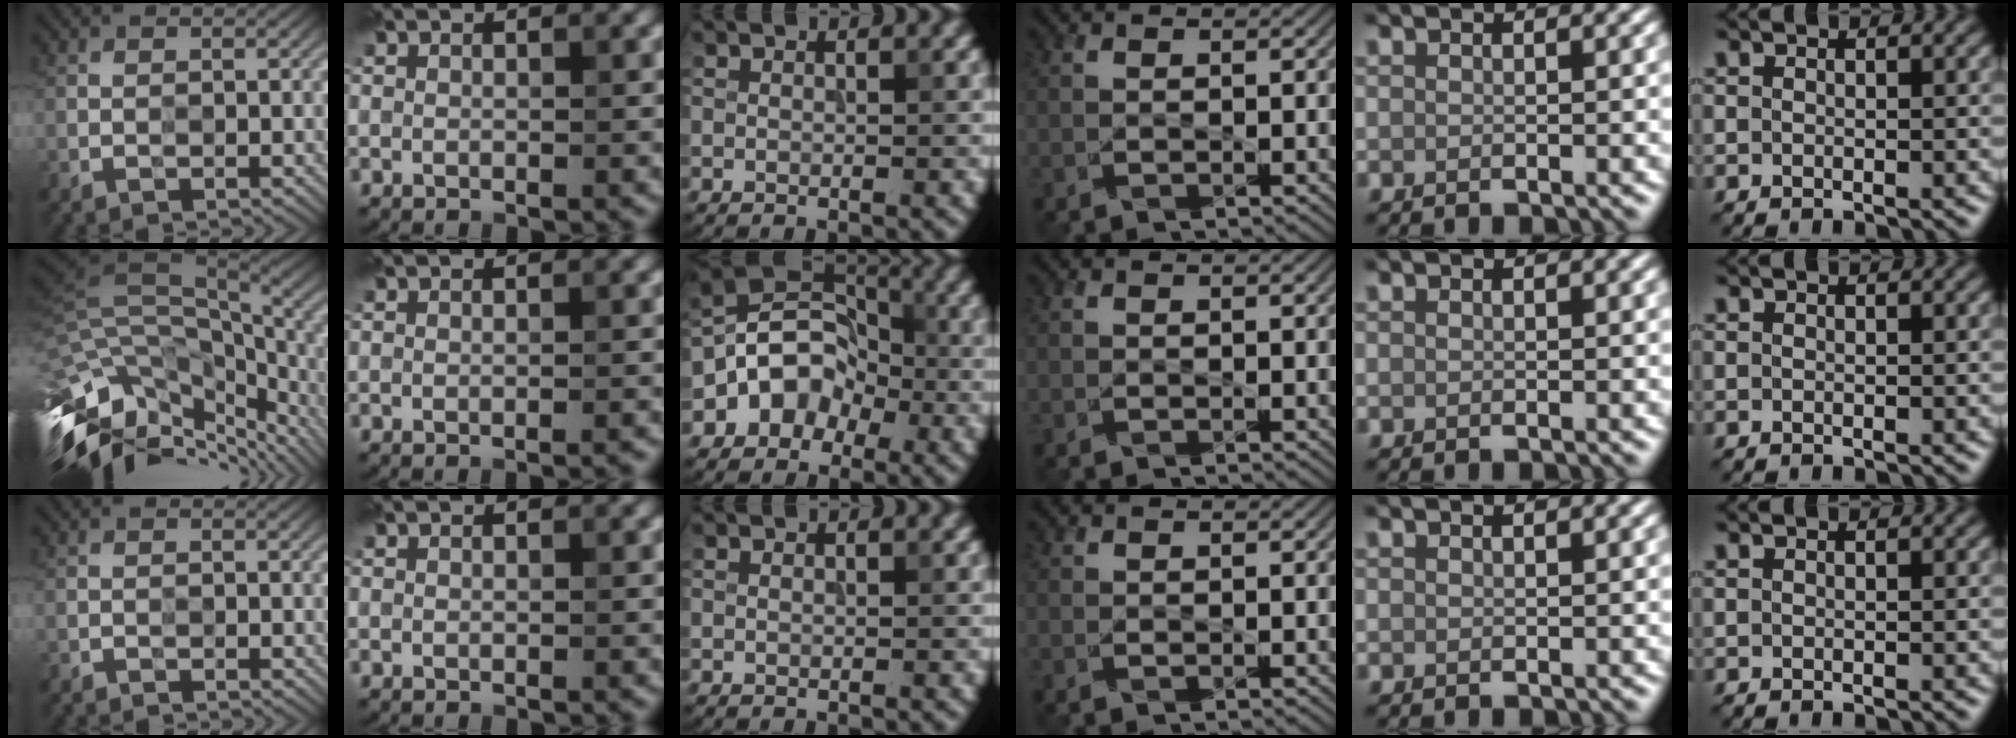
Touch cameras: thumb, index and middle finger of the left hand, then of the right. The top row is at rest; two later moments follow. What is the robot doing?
{"motion": "wipe", "object": "glasses"}